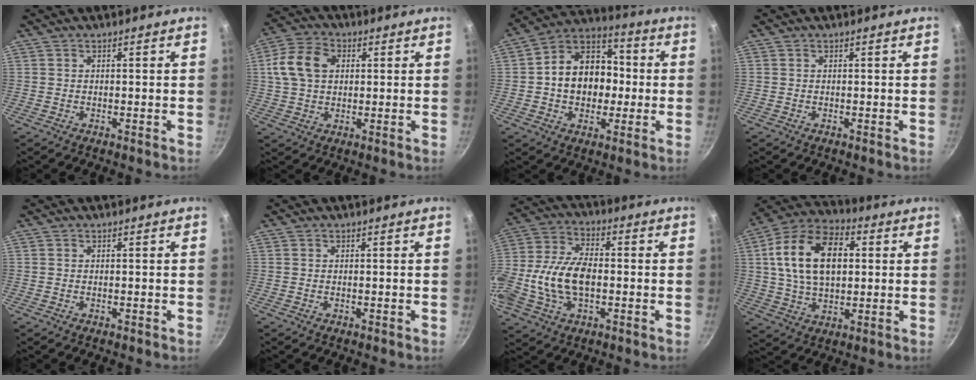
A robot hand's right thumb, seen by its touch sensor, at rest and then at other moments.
{"total": 10.5, "force": [2.2, 7.6, 6.9], "torque": [-0.120, 0.013, 0.029]}
{"total": 15.0, "force": [-0.6, 11.8, 9.3], "torque": [-0.109, 0.033, -0.026]}
{"total": 0.0}
{"total": 0.0}
{"total": 0.0}
{"total": 15.3, "force": [-2.1, 9.2, 12.1], "torque": [-0.235, 0.031, -0.049]}
{"total": 17.6, "force": [3.0, 11.0, 13.4], "torque": [-0.212, 0.017, 0.042]}